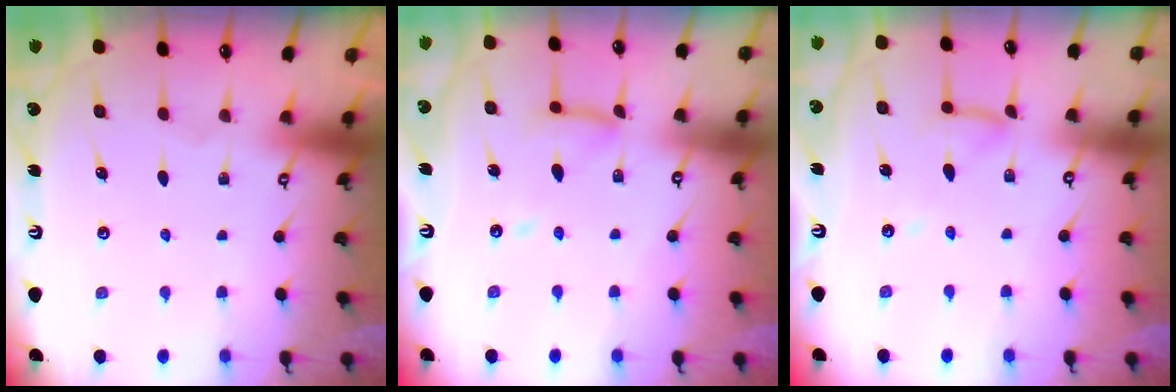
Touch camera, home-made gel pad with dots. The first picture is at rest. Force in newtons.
{"total": 11.6, "press": 11.6, "slide": 1.1}
{"total": 7.8, "press": 7.8, "slide": 0.7}